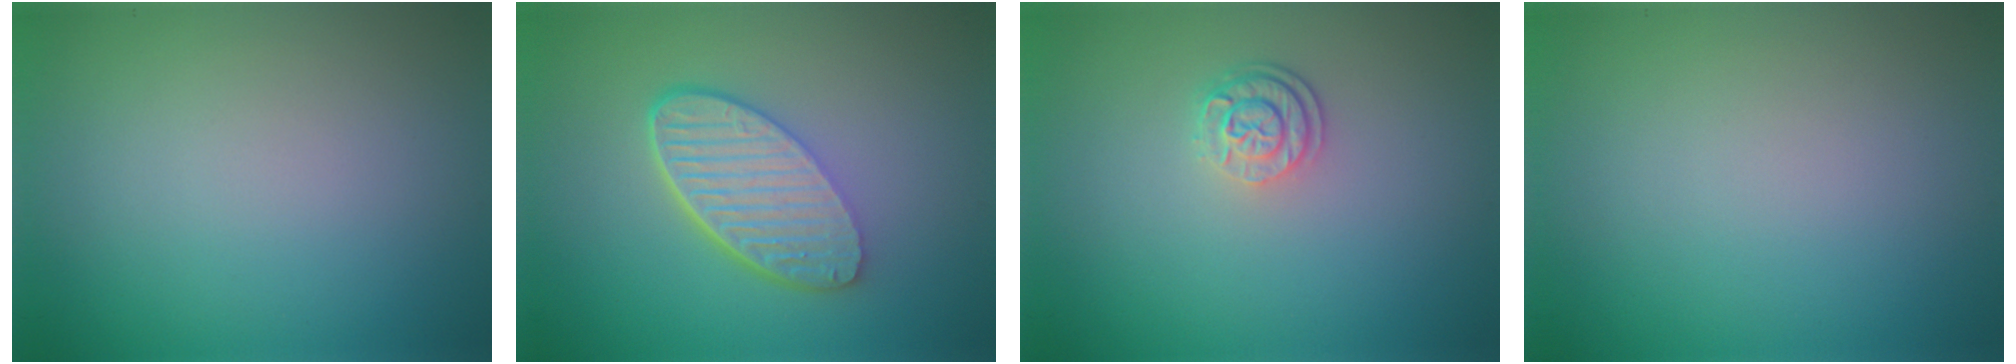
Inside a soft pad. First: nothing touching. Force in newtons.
{"total": 6.0, "press": 4.3, "slide": 4.2}
{"total": 2.5, "press": 1.9, "slide": 1.6}
{"total": 0.0}